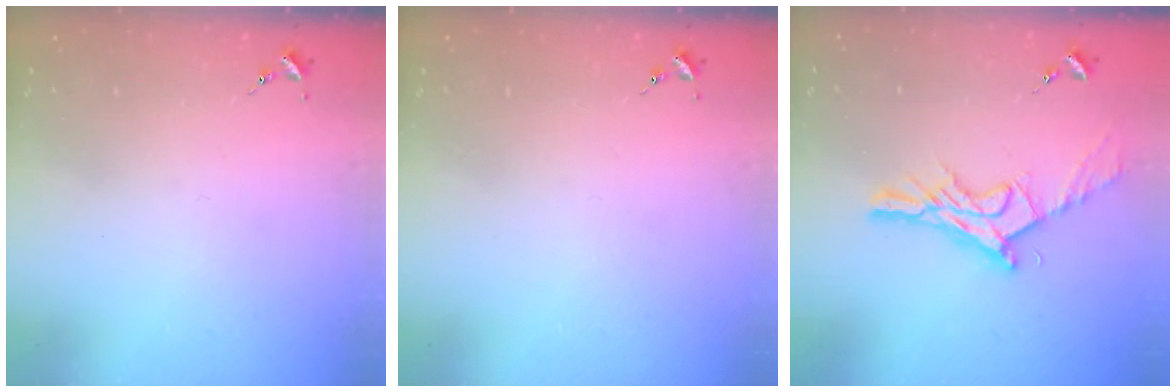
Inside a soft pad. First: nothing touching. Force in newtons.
{"total": 0.0}
{"total": 13.9, "press": 13.8, "slide": 1.0}